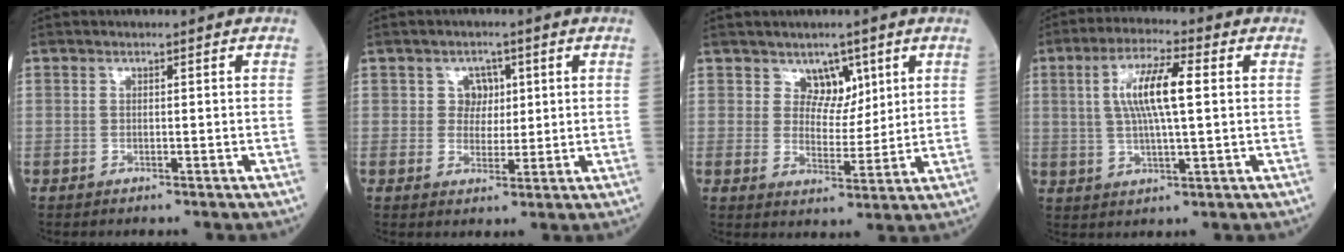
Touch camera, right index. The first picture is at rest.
{"total": 3.4, "force": [1.1, 3.0, 1.3], "torque": [-0.011, 0.004, 0.015]}
{"total": 4.5, "force": [2.8, 3.1, 1.7], "torque": [-0.017, -0.003, 0.049]}
{"total": 9.3, "force": [1.8, 1.5, 9.0], "torque": [-0.178, 0.009, 0.034]}